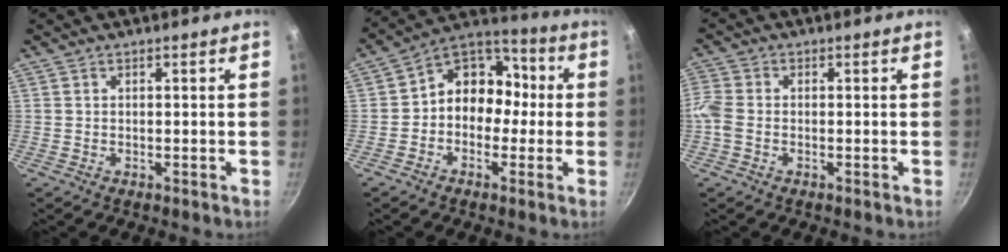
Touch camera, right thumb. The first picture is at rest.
{"total": 12.2, "force": [-0.5, 9.3, 7.8], "torque": [-0.070, 0.046, -0.027]}
{"total": 4.6, "force": [-0.9, 3.2, 3.2], "torque": [-0.091, 0.006, -0.025]}